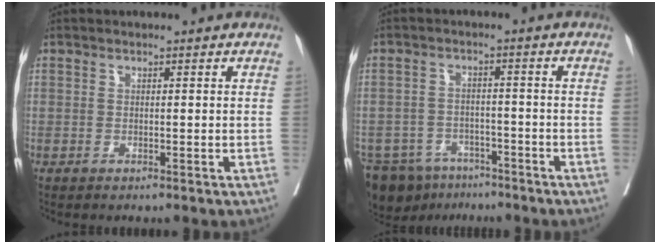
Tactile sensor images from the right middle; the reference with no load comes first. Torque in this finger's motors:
{"motor_torque": [1.08, -1.04, 0.17, 0.05]}